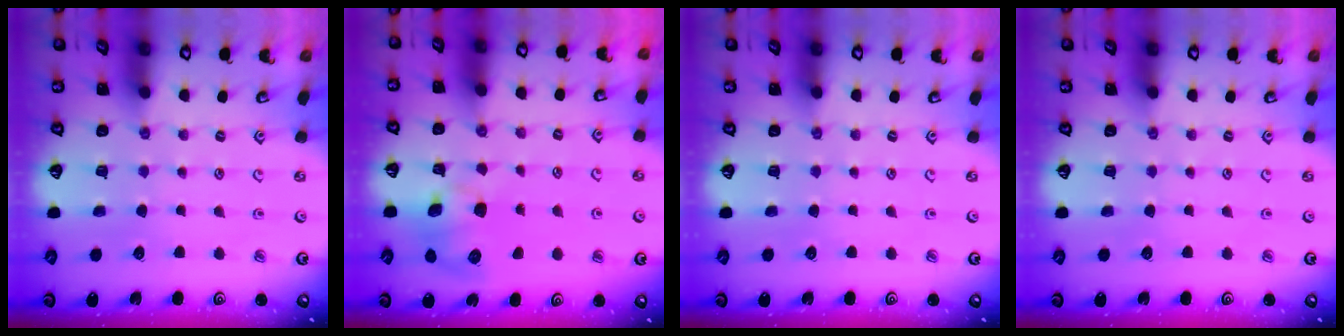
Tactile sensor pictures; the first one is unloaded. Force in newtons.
{"total": 8.0, "press": 8.0, "slide": 1.0}
{"total": 0.0}
{"total": 0.0}